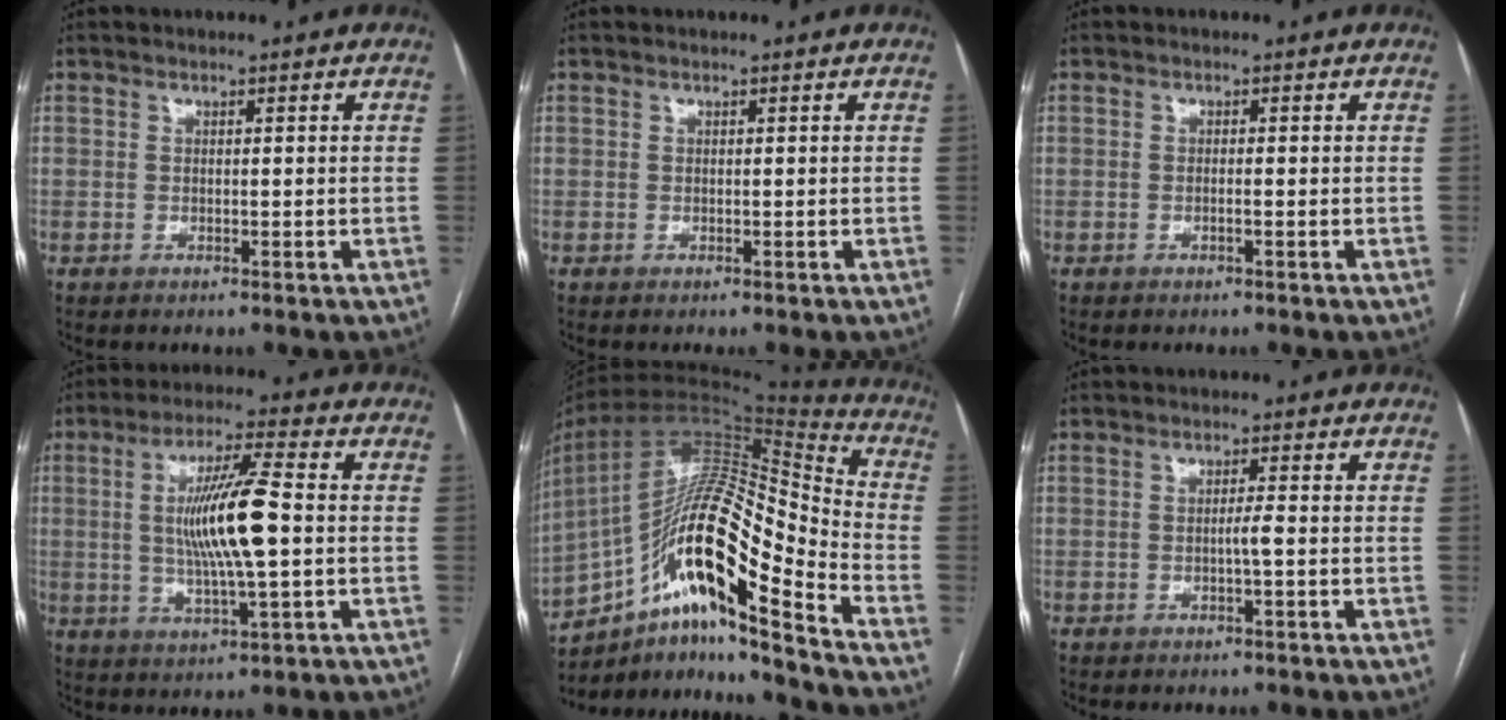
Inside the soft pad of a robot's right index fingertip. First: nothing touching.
{"total": 0.0}
{"total": 0.6, "force": [-0.3, 0.0, 0.6], "torque": [-0.012, 0.001, -0.003]}
{"total": 11.9, "force": [0.3, 0.9, 11.8], "torque": [-0.220, 0.002, 0.005]}
{"total": 22.6, "force": [-12.5, 3.5, 18.5], "torque": [-0.331, 0.019, -0.218]}
{"total": 1.5, "force": [-0.4, -0.3, 1.4], "torque": [-0.024, 0.001, -0.008]}